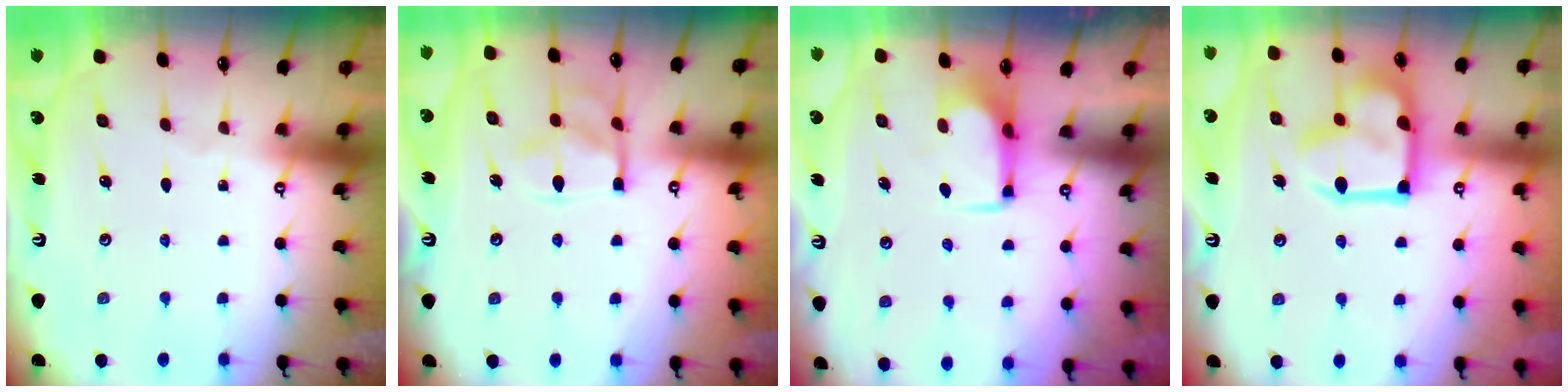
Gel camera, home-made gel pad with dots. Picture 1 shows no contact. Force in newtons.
{"total": 12.8, "press": 12.7, "slide": 1.4}
{"total": 2.2, "press": 2.1, "slide": 0.4}
{"total": 16.3, "press": 16.2, "slide": 1.9}